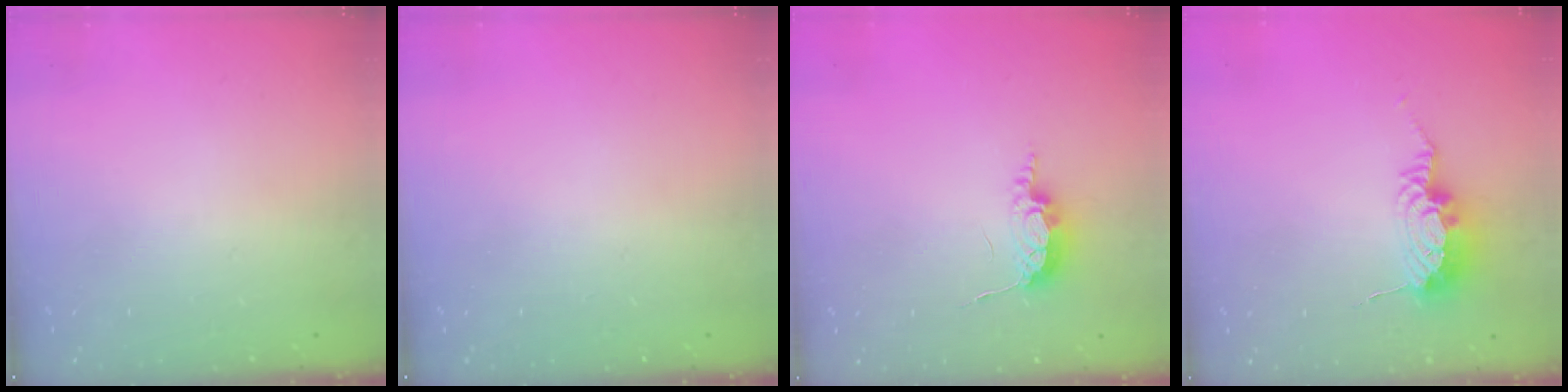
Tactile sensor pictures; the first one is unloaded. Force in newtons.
{"total": 0.0}
{"total": 6.4, "press": 6.4, "slide": 0.5}
{"total": 9.3, "press": 9.2, "slide": 1.0}